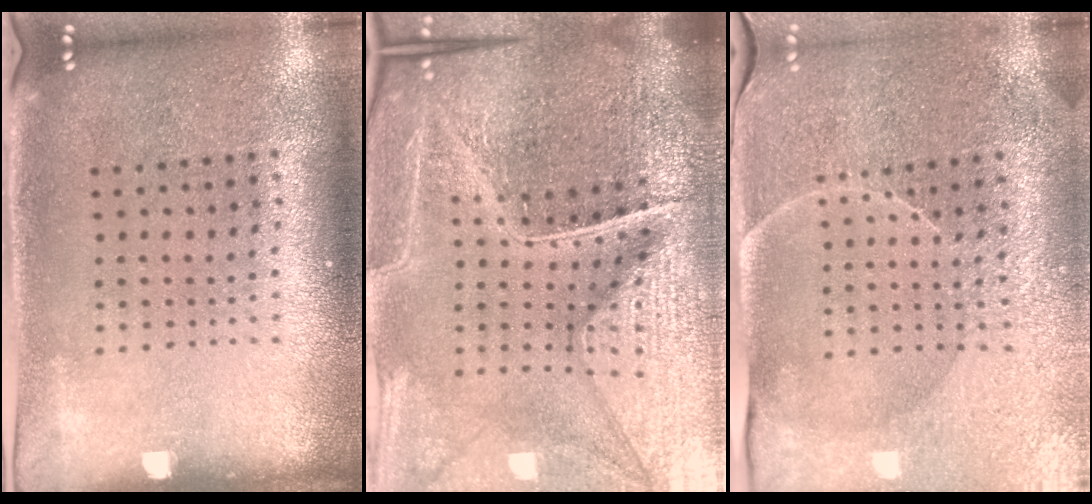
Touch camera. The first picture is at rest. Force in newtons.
{"total": 7.0, "press": 6.2, "slide": 3.4}
{"total": 3.7, "press": 3.6, "slide": 1.0}